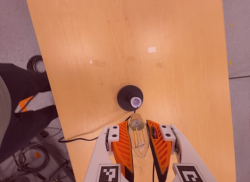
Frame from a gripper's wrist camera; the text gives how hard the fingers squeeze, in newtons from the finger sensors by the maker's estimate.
{"total": 20.5, "left": 22.4, "right": 18.6}